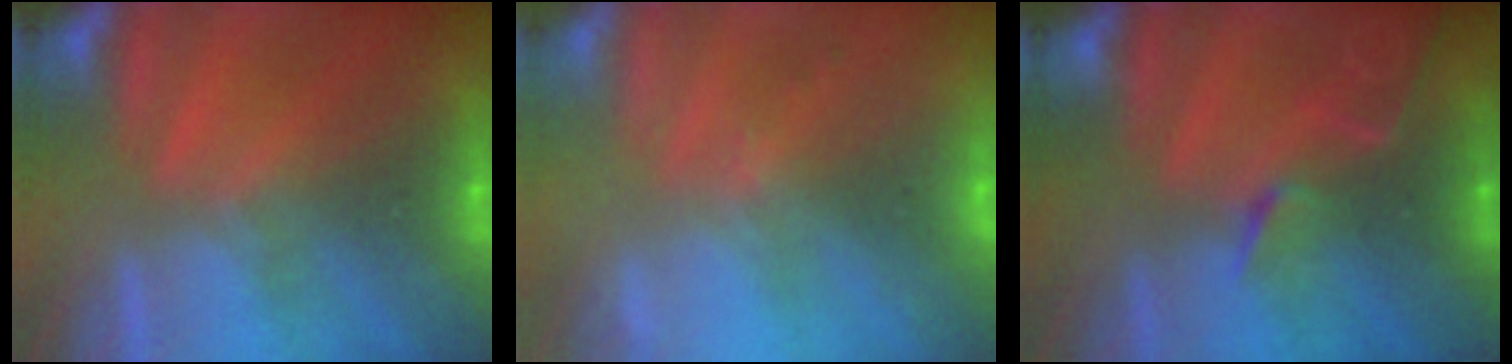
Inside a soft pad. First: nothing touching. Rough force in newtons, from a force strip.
{"total": 2.4}
{"total": 2.1}